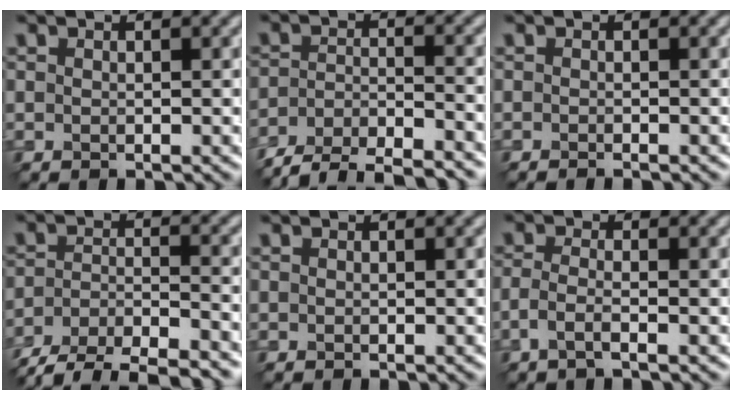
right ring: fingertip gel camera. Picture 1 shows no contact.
{"total": 6.9, "force": [-6.3, 1.4, 2.5], "torque": [-0.045, -0.007, -0.110]}
{"total": 0.8, "force": [-0.7, 0.1, 0.4], "torque": [-0.003, -0.005, -0.014]}
{"total": 7.3, "force": [-6.5, 1.8, 2.8], "torque": [-0.053, -0.014, -0.111]}
{"total": 0.0}
{"total": 1.8, "force": [-1.0, 0.6, 1.5], "torque": [-0.033, -0.001, -0.026]}